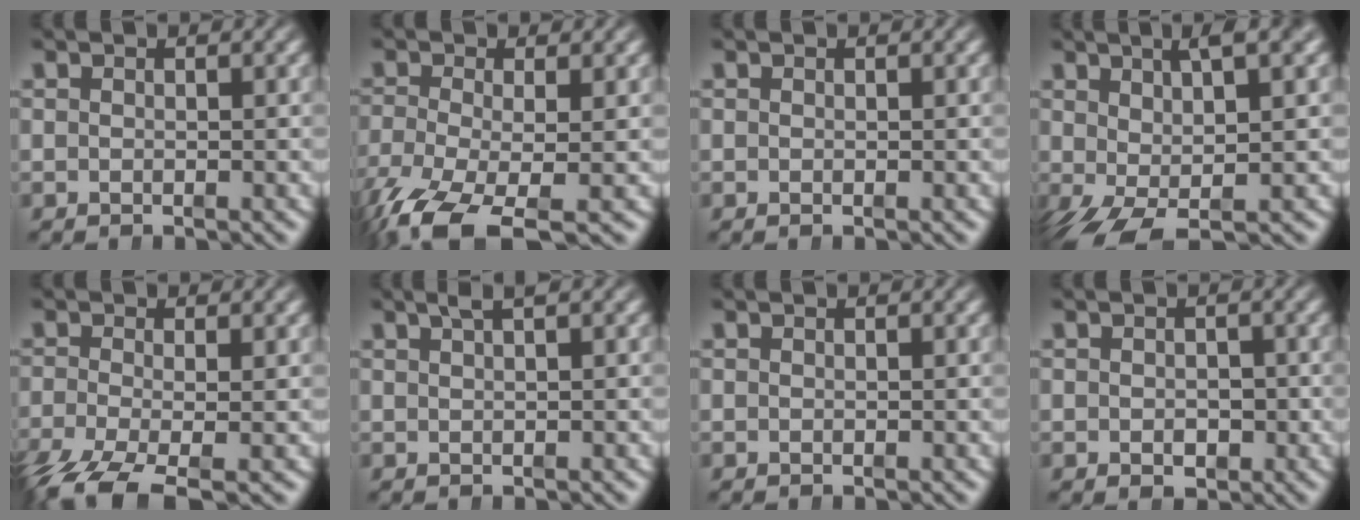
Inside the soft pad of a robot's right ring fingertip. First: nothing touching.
{"total": 6.5, "force": [-4.2, 2.7, 4.1], "torque": [-0.096, -0.044, -0.044]}
{"total": 0.0}
{"total": 7.4, "force": [-0.1, 3.3, 6.7], "torque": [-0.114, -0.019, 0.020]}
{"total": 5.9, "force": [-4.4, 2.0, 3.5], "torque": [-0.075, -0.039, -0.049]}
{"total": 2.2, "force": [1.5, -0.6, 1.5], "torque": [-0.010, 0.011, 0.025]}
{"total": 0.0}
{"total": 1.8, "force": [-0.7, 1.1, 1.2], "torque": [-0.013, -0.014, -0.003]}